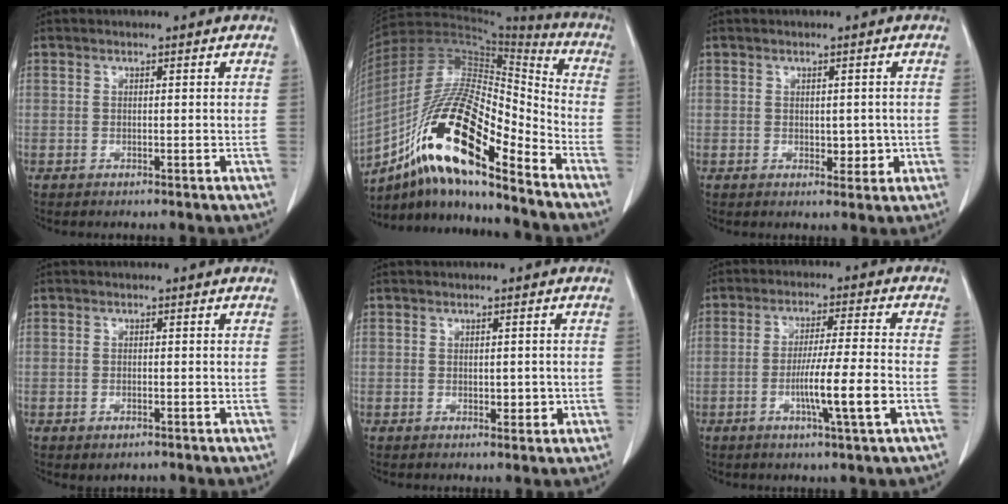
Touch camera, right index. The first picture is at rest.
{"total": 20.3, "force": [-11.5, 4.0, 16.2], "torque": [-0.324, -0.001, -0.204]}
{"total": 2.7, "force": [-0.2, 1.8, 2.1], "torque": [-0.018, -0.001, 0.006]}
{"total": 1.2, "force": [-0.6, 0.6, 0.8], "torque": [-0.016, -0.002, 0.000]}
{"total": 2.0, "force": [-0.2, 1.2, 1.6], "torque": [-0.015, 0.000, 0.004]}
{"total": 8.9, "force": [-2.7, -0.7, 8.5], "torque": [-0.145, -0.010, -0.048]}